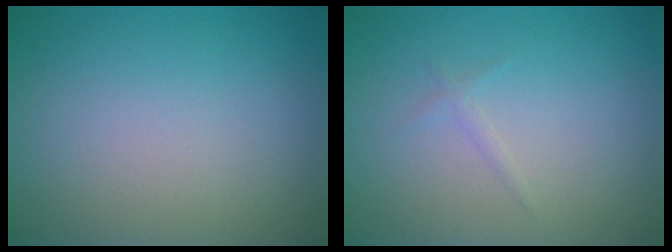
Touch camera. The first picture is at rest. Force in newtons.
{"total": 1.2, "press": 1.2, "slide": 0.2}